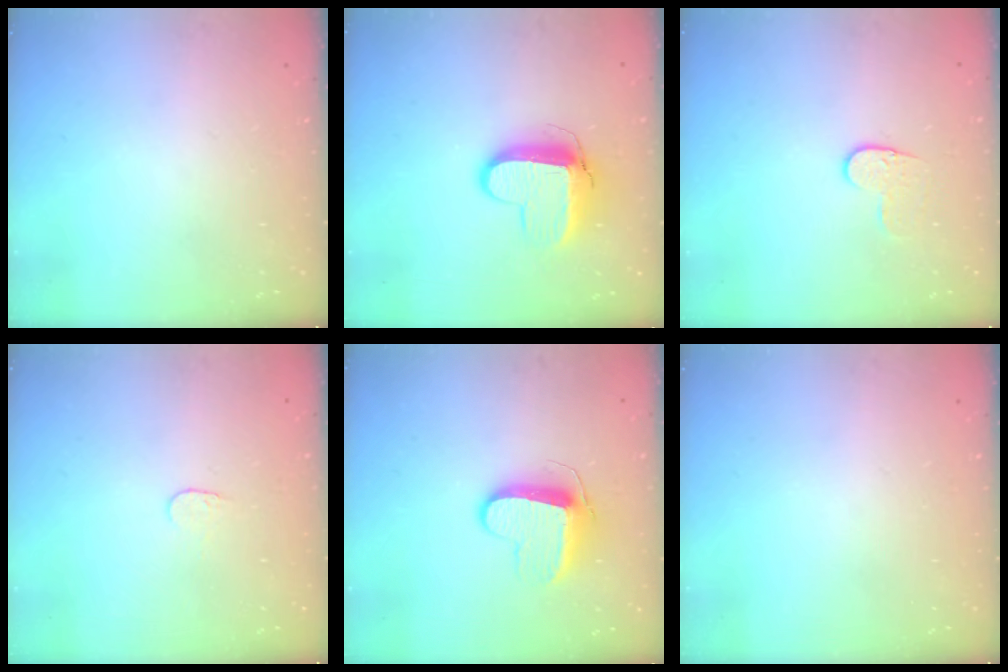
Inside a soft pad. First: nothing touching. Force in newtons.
{"total": 10.3, "press": 10.3, "slide": 1.2}
{"total": 5.8, "press": 5.7, "slide": 0.4}
{"total": 3.6, "press": 3.6, "slide": 0.3}
{"total": 9.9, "press": 9.9, "slide": 0.3}
{"total": 0.0}